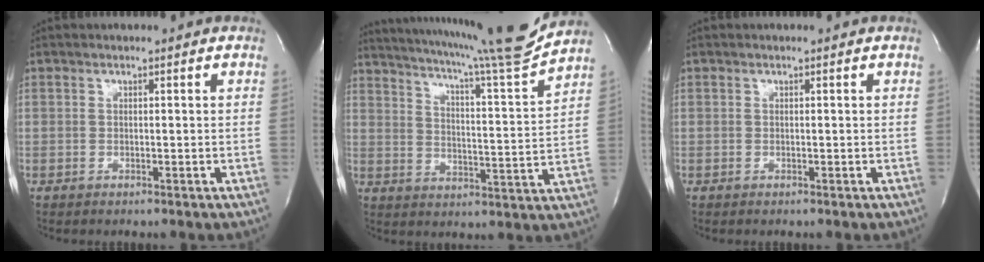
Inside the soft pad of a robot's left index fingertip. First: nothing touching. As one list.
[{"total": 17.4, "force": [15.8, -1.8, 7.2], "torque": [-0.127, -0.054, 0.220]}, {"total": 0.0}]